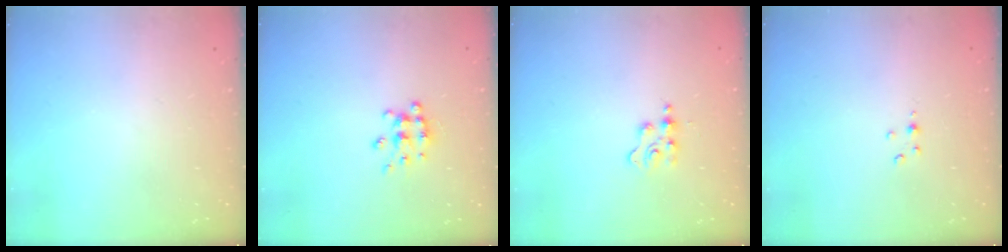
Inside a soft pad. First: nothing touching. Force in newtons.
{"total": 6.7, "press": 6.6, "slide": 0.6}
{"total": 2.1, "press": 2.1, "slide": 0.4}
{"total": 2.5, "press": 2.5, "slide": 0.3}